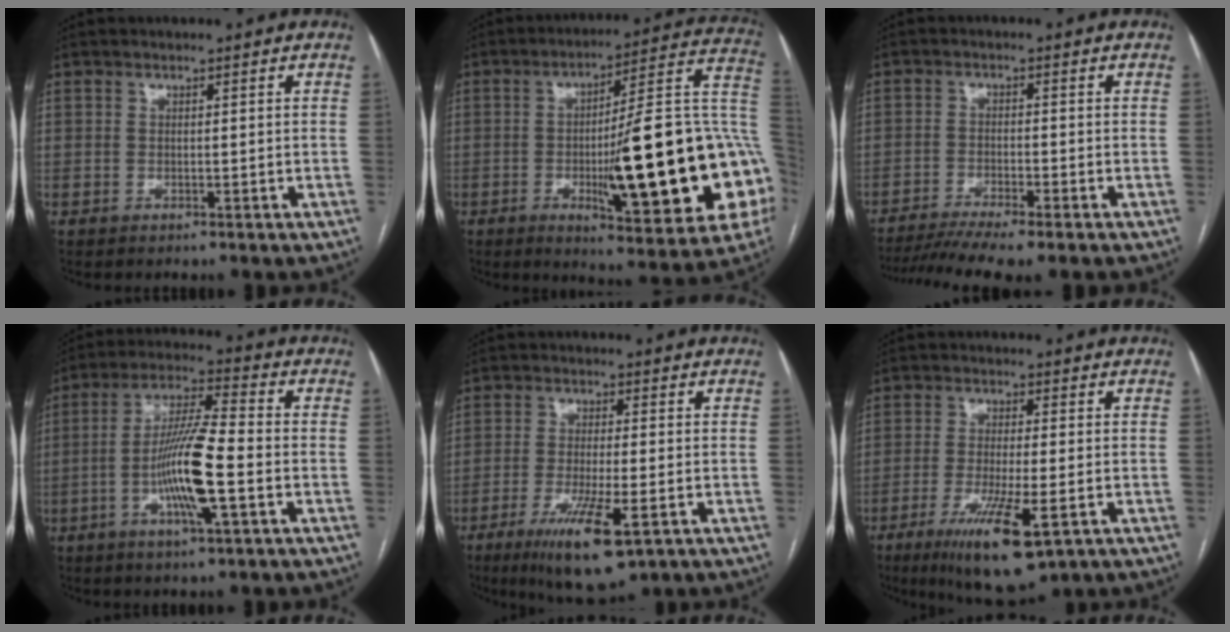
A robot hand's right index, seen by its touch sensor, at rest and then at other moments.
{"total": 26.8, "force": [-4.1, 3.8, 26.2], "torque": [-0.295, 0.013, -0.054]}
{"total": 9.1, "force": [-7.5, -0.1, 5.2], "torque": [-0.080, -0.015, -0.120]}
{"total": 12.1, "force": [-3.2, 0.9, 11.6], "torque": [-0.226, -0.001, -0.061]}
{"total": 10.8, "force": [-5.3, 1.8, 9.2], "torque": [-0.165, -0.029, -0.083]}
{"total": 12.1, "force": [-5.7, 1.9, 10.5], "torque": [-0.185, -0.033, -0.090]}